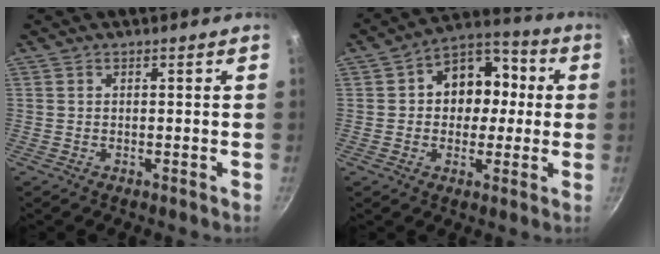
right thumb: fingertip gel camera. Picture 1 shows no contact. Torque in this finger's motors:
{"motor_torque": [-0.09, 0.42, 0.08, 0.17, 0.06]}